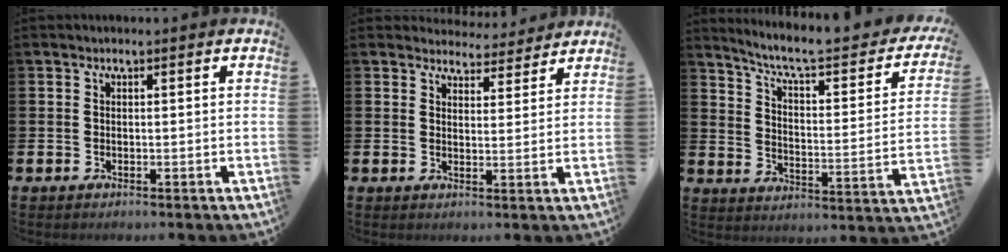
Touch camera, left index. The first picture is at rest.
{"total": 4.0, "force": [3.9, 1.0, -0.2], "torque": [0.000, -0.030, 0.068]}
{"total": 6.9, "force": [5.8, 1.5, 3.4], "torque": [-0.087, -0.044, 0.090]}